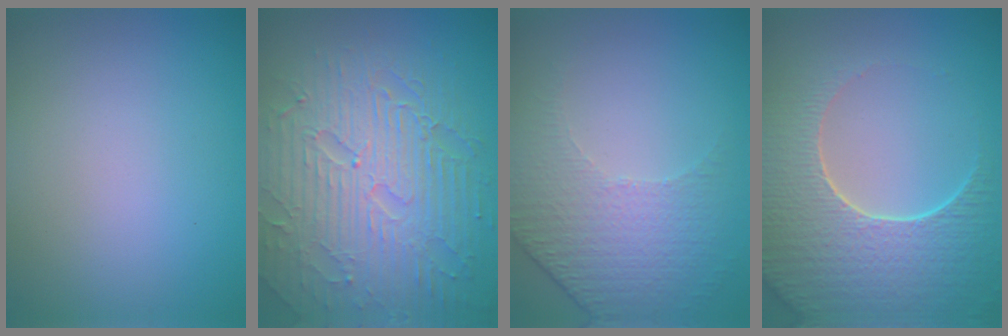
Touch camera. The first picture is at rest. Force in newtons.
{"total": 8.8, "press": 6.2, "slide": 6.1}
{"total": 4.7, "press": 3.1, "slide": 3.5}
{"total": 7.3, "press": 5.8, "slide": 4.5}